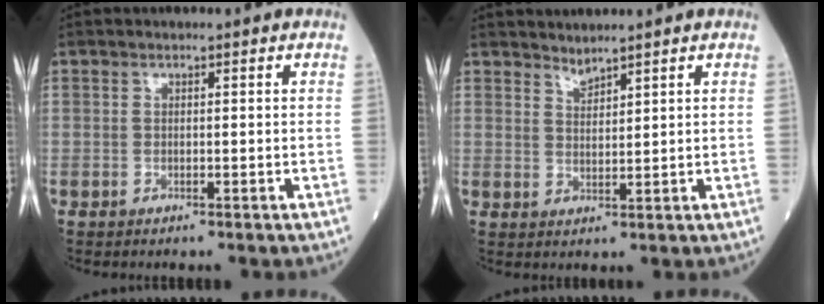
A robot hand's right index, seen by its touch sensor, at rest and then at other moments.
{"total": 1.9, "force": [1.8, -0.2, 0.2], "torque": [-0.002, -0.004, 0.038]}